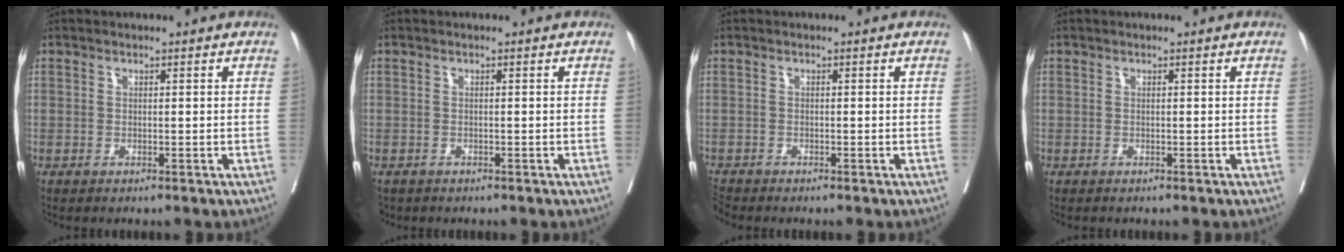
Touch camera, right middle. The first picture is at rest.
{"total": 2.2, "force": [-1.7, 1.2, 0.5], "torque": [-0.016, -0.005, -0.028]}
{"total": 1.7, "force": [-1.7, -0.2, 0.0], "torque": [-0.002, -0.010, -0.033]}
{"total": 0.0}